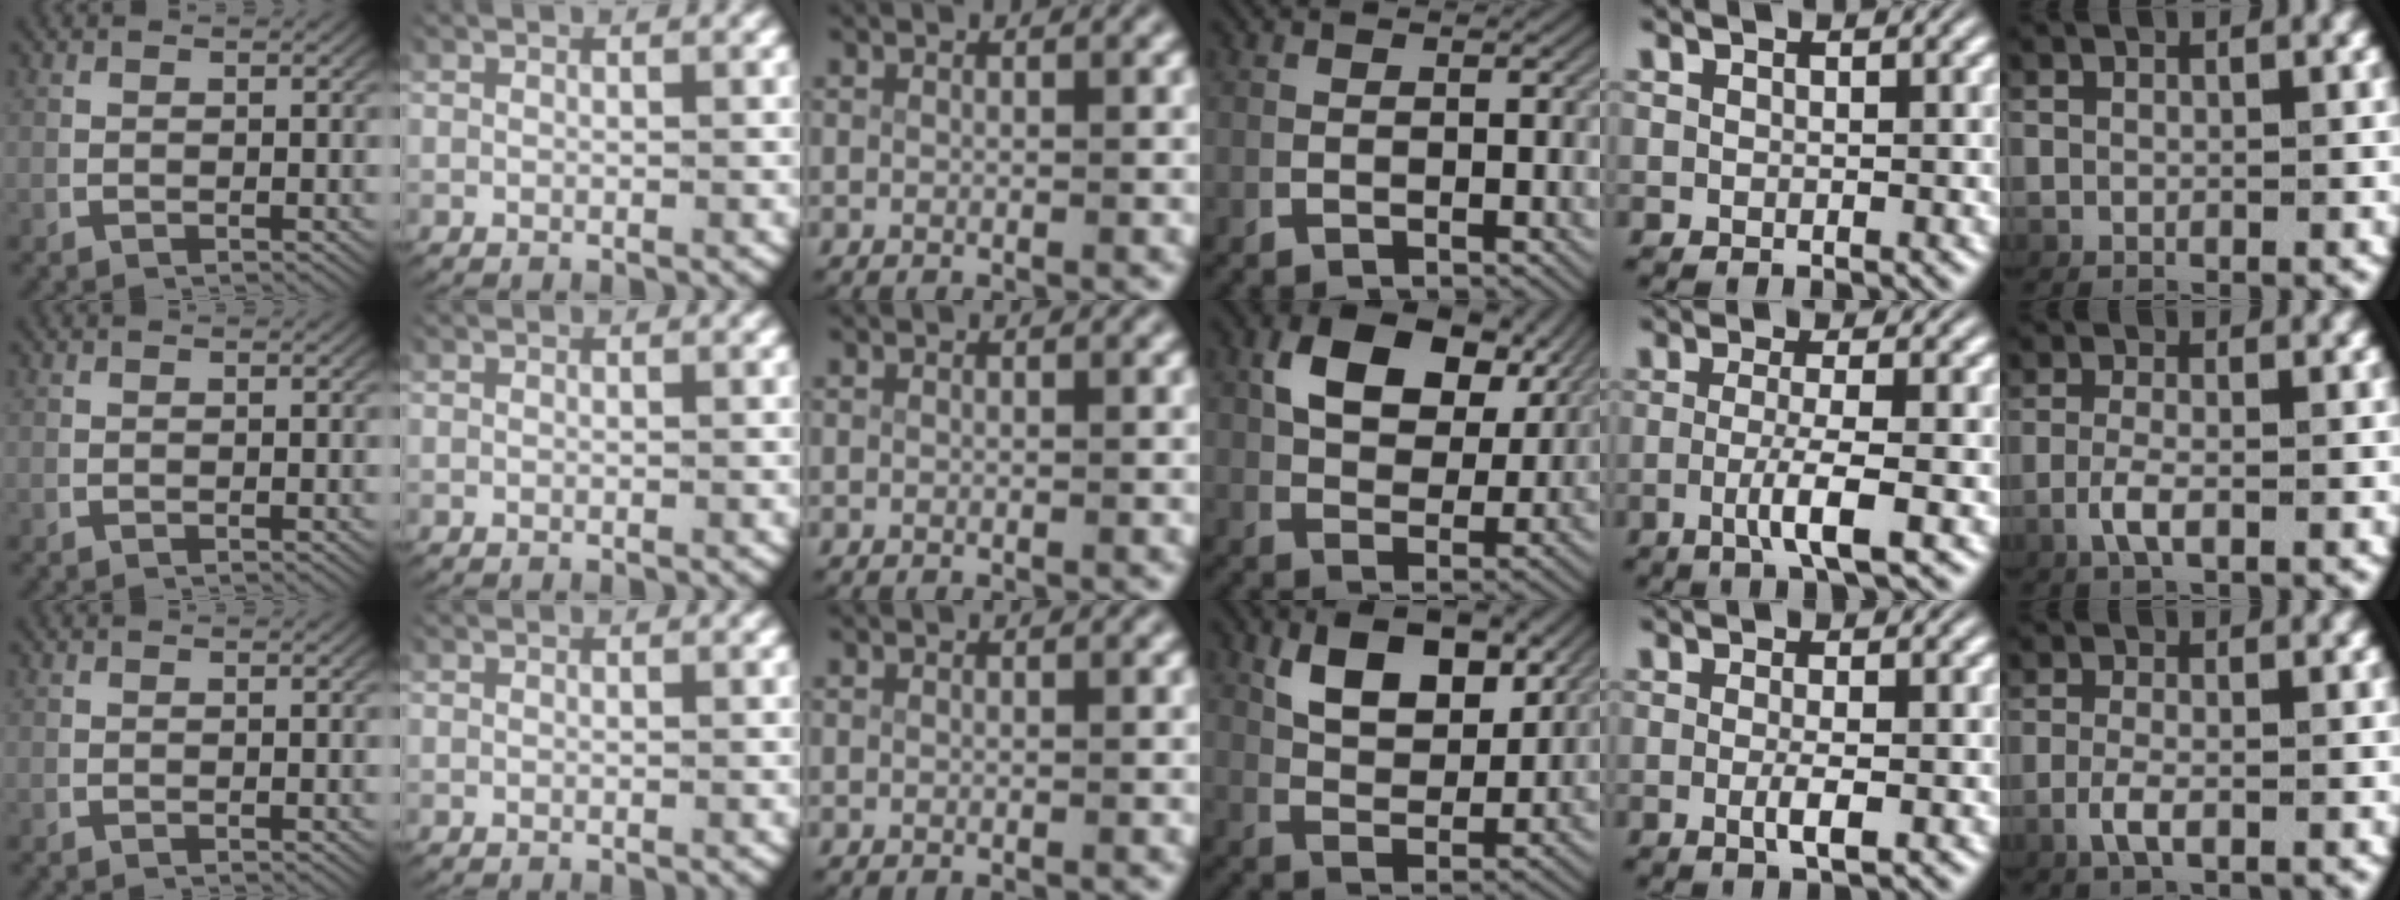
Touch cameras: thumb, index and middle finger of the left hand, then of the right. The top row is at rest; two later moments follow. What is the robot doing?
{"motion": "lift_and_place", "object": "photo album"}